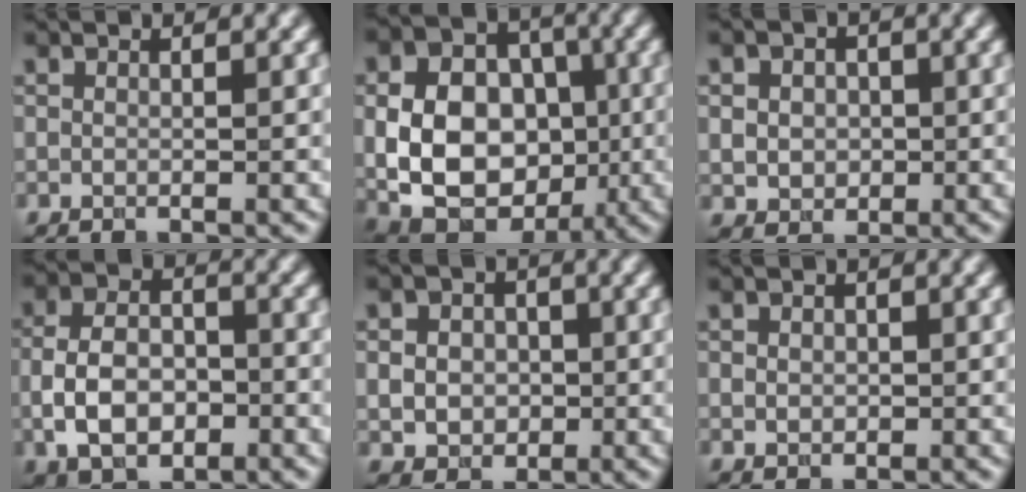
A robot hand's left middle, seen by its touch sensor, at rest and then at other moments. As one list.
[{"total": 11.4, "force": [-1.2, 8.2, 7.7], "torque": [-0.128, -0.002, -0.023]}, {"total": 3.7, "force": [0.4, 3.2, 2.0], "torque": [-0.030, 0.011, -0.009]}, {"total": 6.2, "force": [-1.8, 3.9, 4.4], "torque": [-0.085, 0.004, -0.038]}, {"total": 5.0, "force": [0.2, 4.2, 2.7], "torque": [-0.041, 0.013, -0.014]}, {"total": 1.2, "force": [0.0, 1.0, 0.5], "torque": [-0.005, -0.001, 0.001]}]